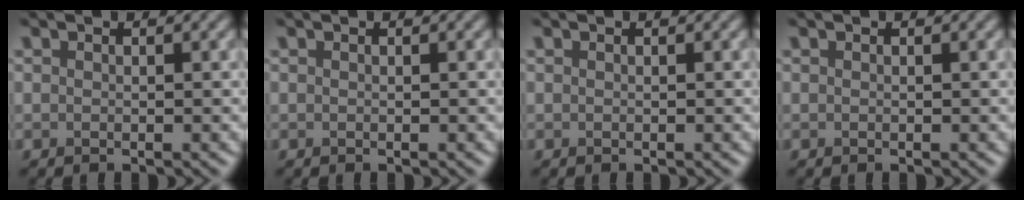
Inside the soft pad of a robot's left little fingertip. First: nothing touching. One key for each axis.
{"total": 0.0}
{"total": 0.0}
{"total": 0.0}